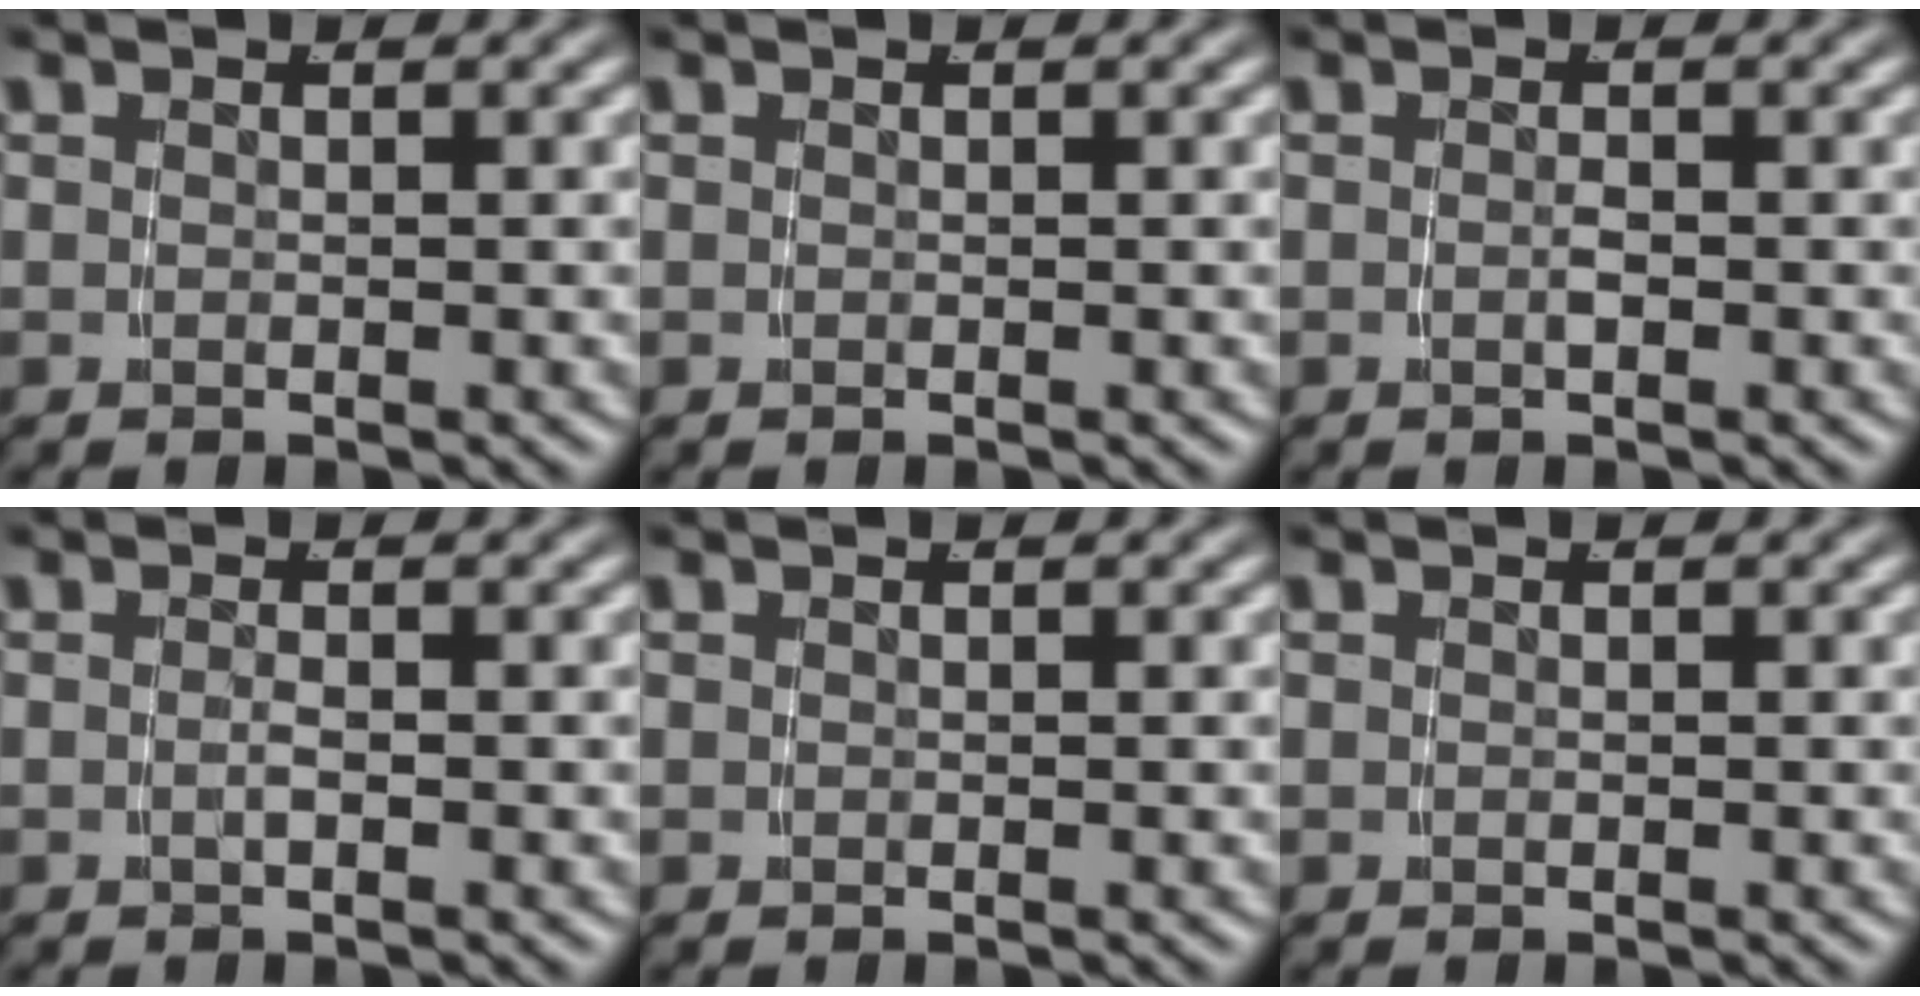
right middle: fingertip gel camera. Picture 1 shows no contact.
{"total": 0.0}
{"total": 0.7, "force": [-0.5, 0.1, 0.5], "torque": [-0.010, -0.001, -0.010]}
{"total": 0.9, "force": [-0.6, -0.4, 0.5], "torque": [-0.012, -0.004, -0.008]}
{"total": 0.0}
{"total": 0.0}